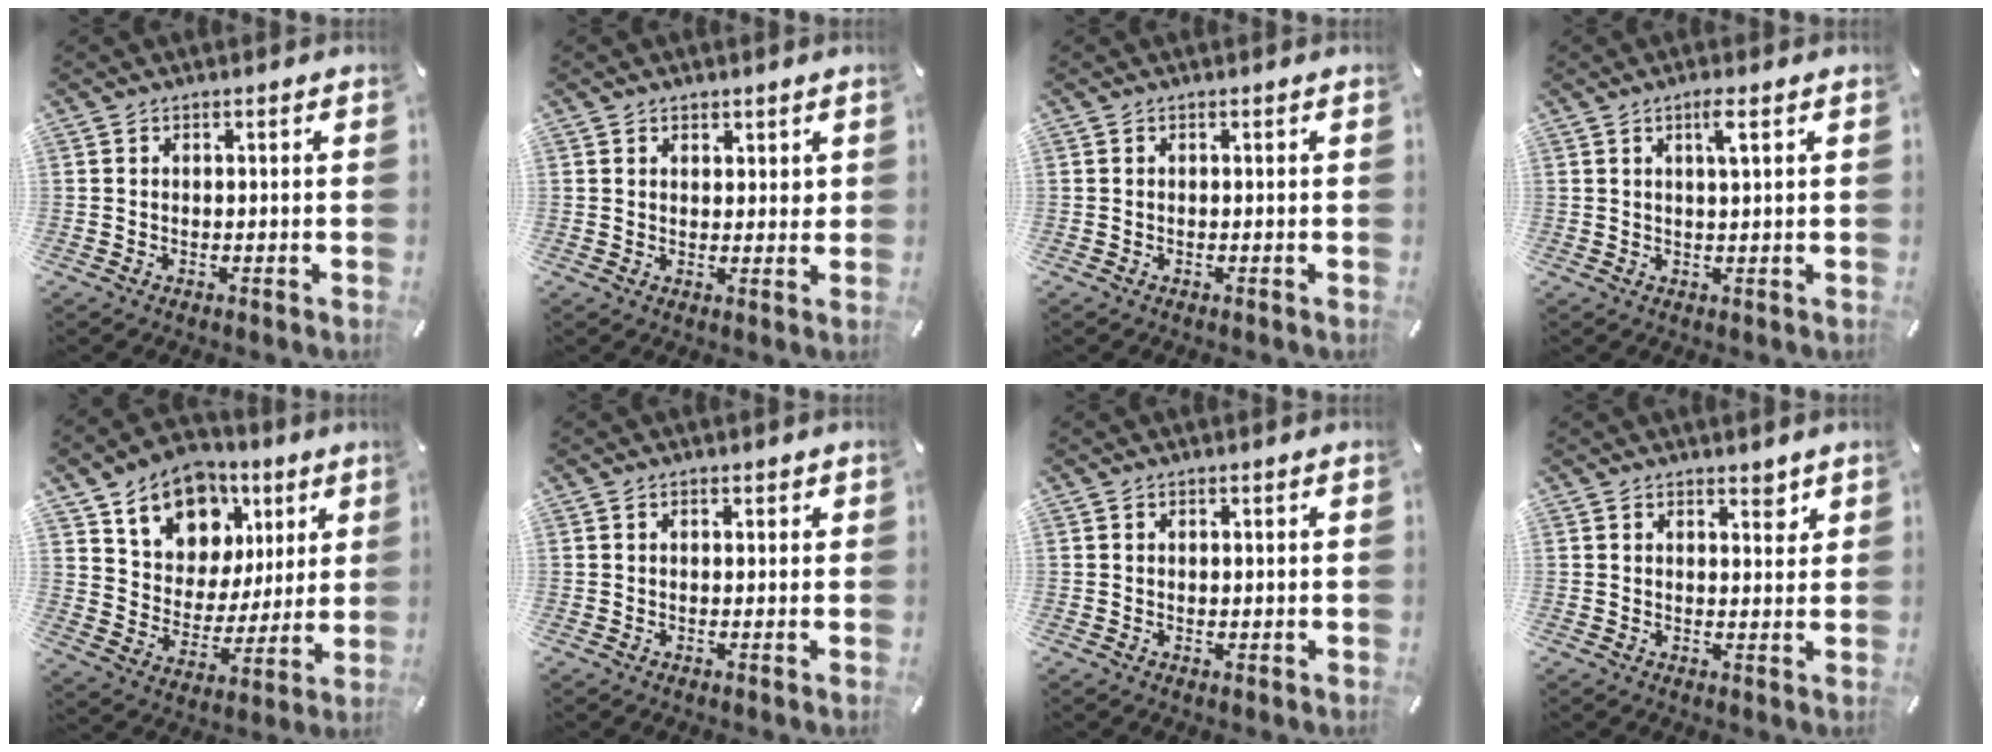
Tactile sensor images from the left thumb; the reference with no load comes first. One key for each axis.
{"total": 2.5, "fx": 1.6, "fy": 1.8, "fz": 0.7, "tx": 0.011, "ty": -0.006, "tz": 0.025}
{"total": 0.0}
{"total": 3.5, "fx": 1.6, "fy": 0.2, "fz": 3.1, "tx": -0.064, "ty": 0.001, "tz": 0.025}
{"total": 14.3, "fx": 7.5, "fy": 11.3, "fz": 4.4, "tx": -0.069, "ty": -0.045, "tz": 0.142}
{"total": 1.0, "fx": 0.4, "fy": 0.8, "fz": 0.5, "tx": -0.010, "ty": 0.005, "tz": 0.006}
{"total": 0.5, "fx": 0.3, "fy": 0.4, "fz": 0.1, "tx": -0.002, "ty": 0.001, "tz": 0.006}
{"total": 3.1, "fx": 2.3, "fy": 1.6, "fz": 1.2, "tx": 0.004, "ty": -0.016, "tz": 0.035}